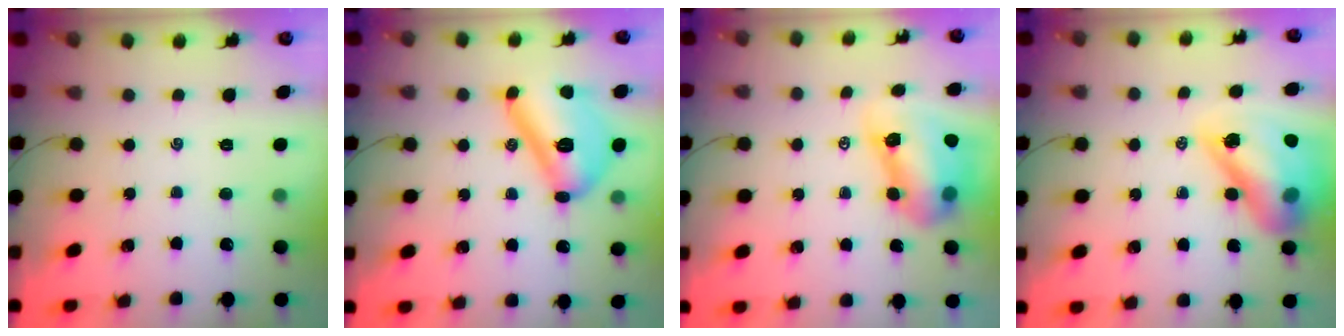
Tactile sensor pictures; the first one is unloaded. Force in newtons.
{"total": 16.8, "press": 16.8, "slide": 1.0}
{"total": 11.2, "press": 10.8, "slide": 3.2}
{"total": 18.3, "press": 17.6, "slide": 4.9}